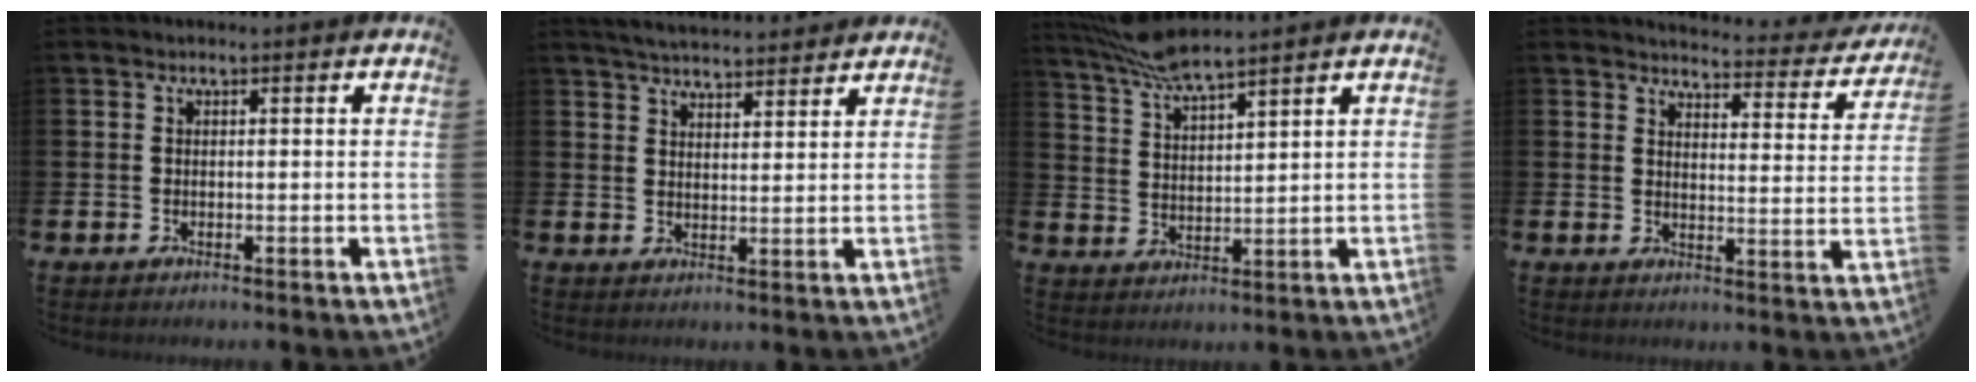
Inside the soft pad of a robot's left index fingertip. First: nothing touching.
{"total": 4.5, "force": [4.4, 0.4, 0.4], "torque": [-0.016, -0.026, 0.079]}
{"total": 6.1, "force": [5.7, 0.6, 2.2], "torque": [-0.065, -0.024, 0.104]}
{"total": 3.3, "force": [3.2, 0.8, 0.6], "torque": [-0.013, -0.033, 0.047]}